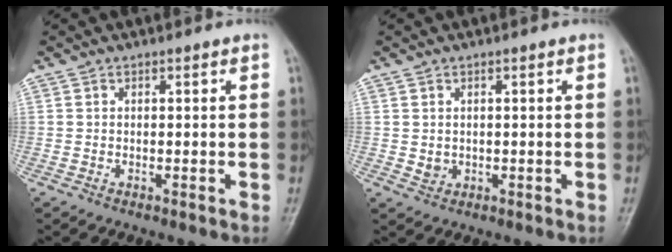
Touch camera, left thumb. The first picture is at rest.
{"total": 1.7, "force": [0.2, 1.4, 0.9], "torque": [-0.010, -0.002, 0.010]}